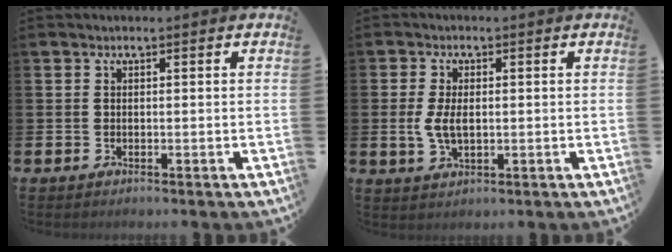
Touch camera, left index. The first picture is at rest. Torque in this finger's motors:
{"motor_torque": [0.48, -0.02, 0.11, 0.05]}